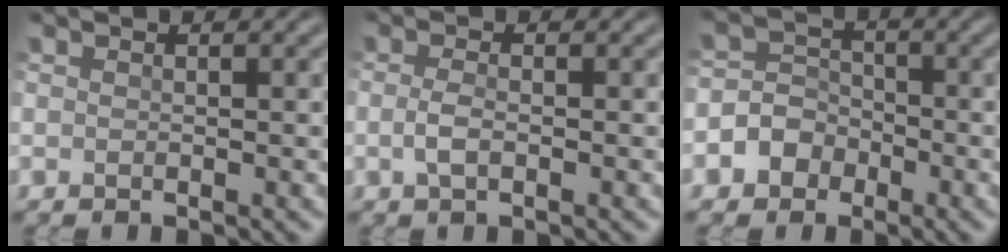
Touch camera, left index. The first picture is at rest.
{"total": 1.3, "force": [-0.1, 0.6, 1.2], "torque": [-0.029, 0.003, -0.006]}
{"total": 3.1, "force": [-1.3, 2.8, 0.6], "torque": [0.010, 0.013, -0.040]}